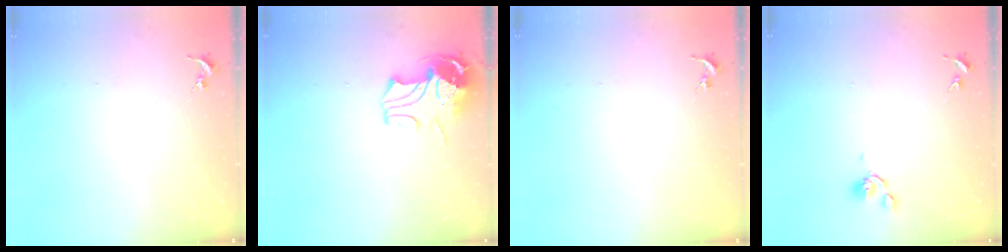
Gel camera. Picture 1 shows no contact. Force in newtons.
{"total": 11.6, "press": 11.5, "slide": 1.6}
{"total": 0.0}
{"total": 6.0, "press": 5.9, "slide": 0.8}